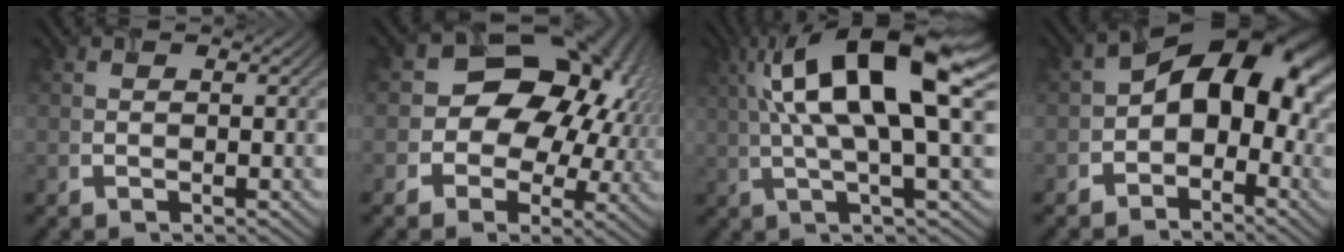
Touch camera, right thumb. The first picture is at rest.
{"total": 15.7, "force": [2.1, 12.3, 9.5], "torque": [-0.137, 0.017, 0.015]}
{"total": 14.4, "force": [3.7, 3.4, 13.5], "torque": [-0.246, 0.013, 0.066]}
{"total": 11.6, "force": [-0.9, 7.3, 9.0], "torque": [-0.114, 0.022, -0.037]}